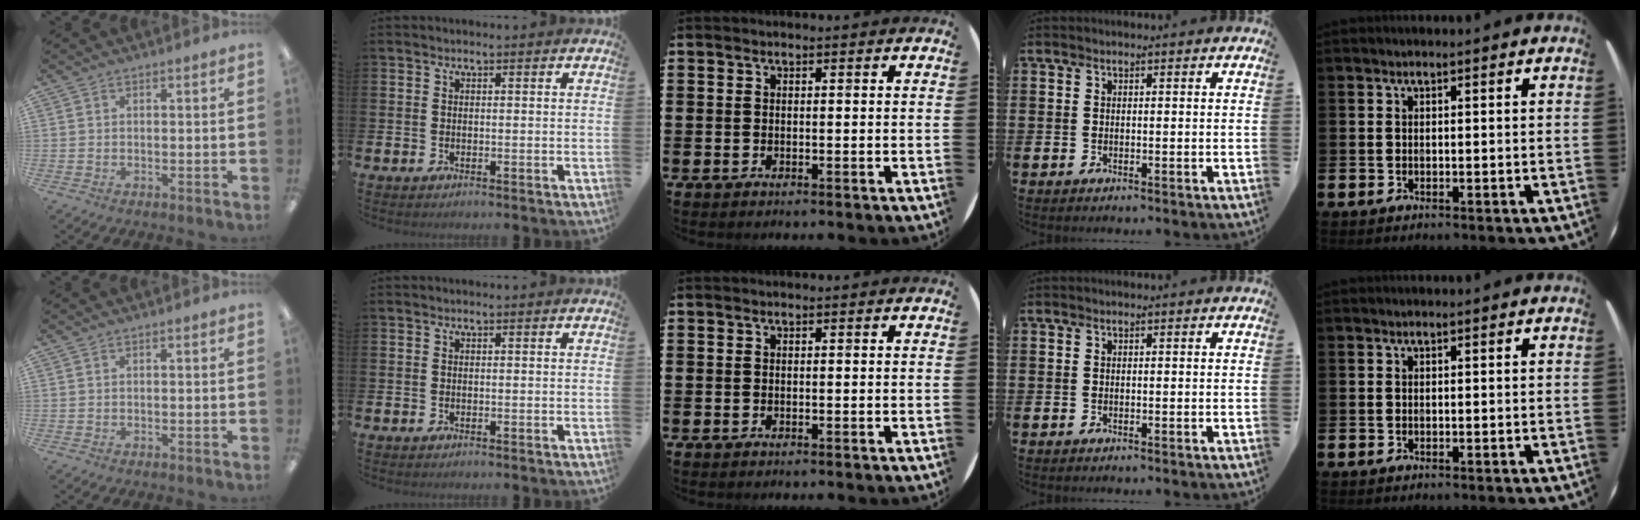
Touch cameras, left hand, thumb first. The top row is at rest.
{}